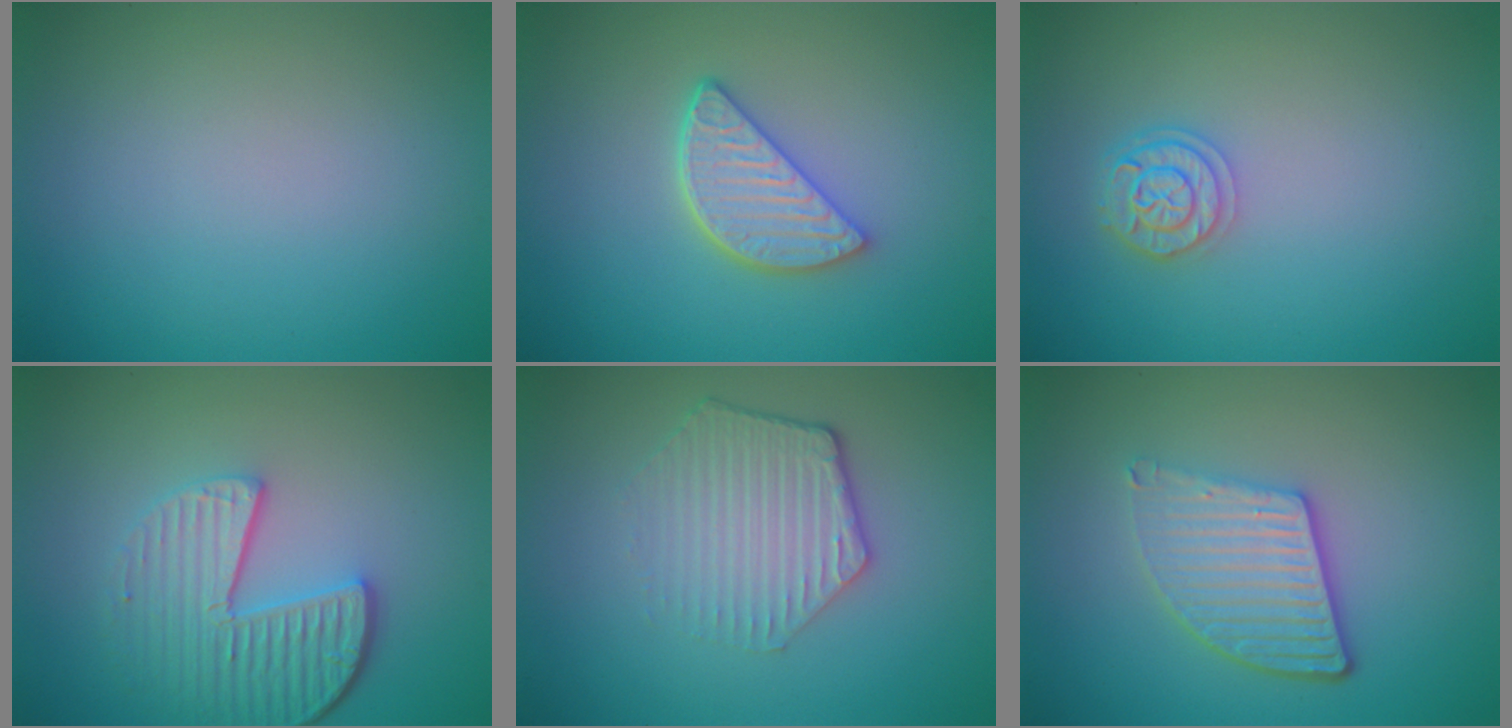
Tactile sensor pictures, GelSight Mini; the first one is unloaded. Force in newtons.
{"total": 3.8, "press": 3.2, "slide": 2.1}
{"total": 2.6, "press": 2.4, "slide": 1.0}
{"total": 5.2, "press": 4.0, "slide": 3.4}
{"total": 3.6, "press": 3.0, "slide": 2.0}
{"total": 4.5, "press": 3.5, "slide": 2.9}